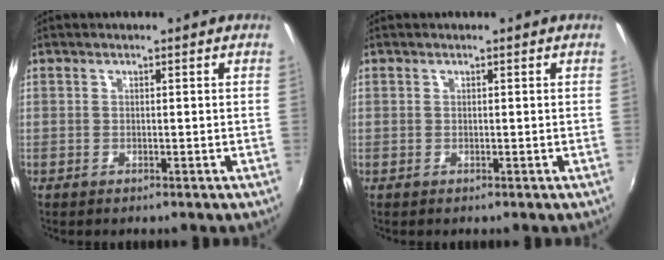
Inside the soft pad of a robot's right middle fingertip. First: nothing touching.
{"total": 0.0}